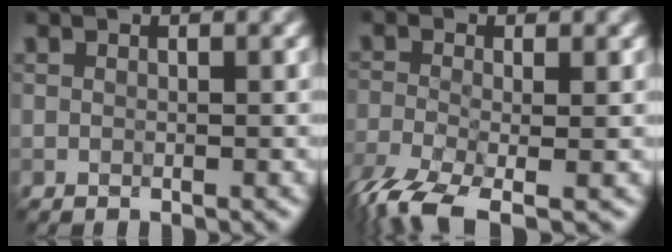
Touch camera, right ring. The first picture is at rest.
{"total": 6.4, "force": [-4.5, 1.8, 4.1], "torque": [-0.084, -0.014, -0.081]}